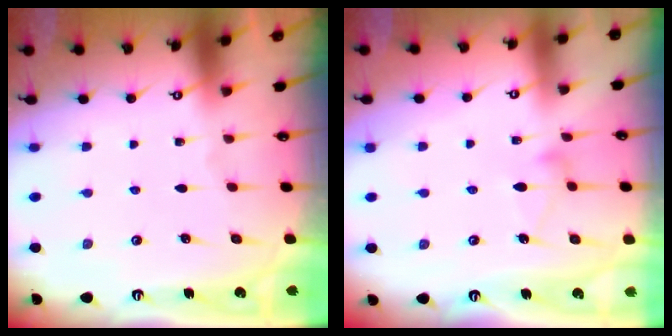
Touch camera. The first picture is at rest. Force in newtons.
{"total": 7.3, "press": 7.3, "slide": 0.3}